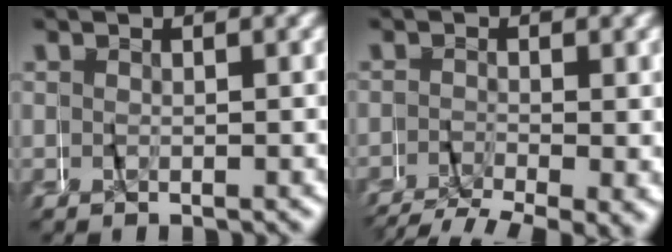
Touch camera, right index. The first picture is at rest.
{"total": 4.7, "force": [-3.6, 1.7, 2.6], "torque": [-0.034, -0.017, -0.052]}